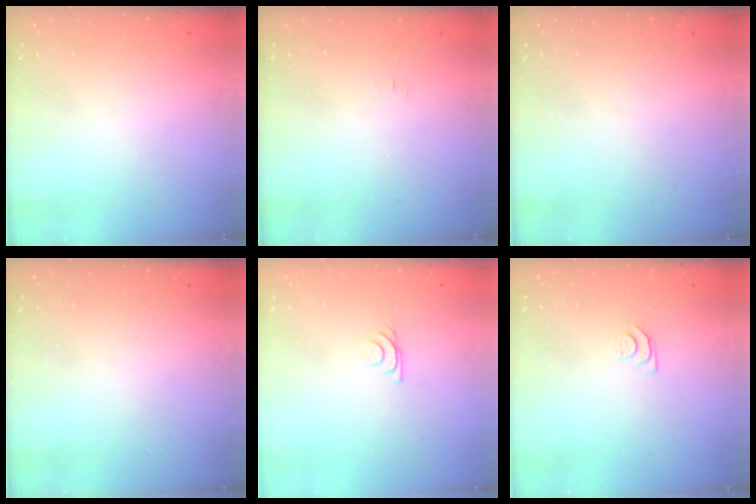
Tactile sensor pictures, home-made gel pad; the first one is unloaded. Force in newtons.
{"total": 3.1, "press": 3.1, "slide": 0.5}
{"total": 0.0}
{"total": 0.0}
{"total": 6.2, "press": 6.2, "slide": 0.8}
{"total": 4.1, "press": 4.1, "slide": 0.5}